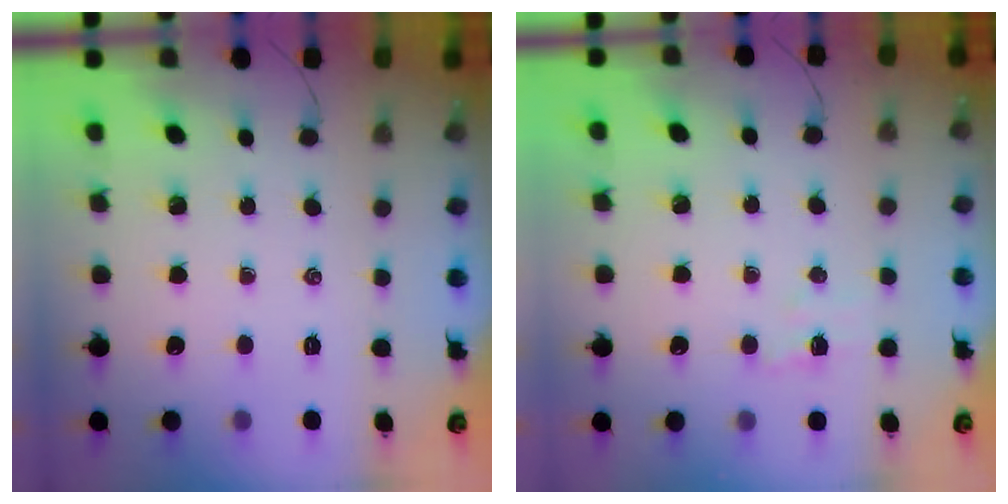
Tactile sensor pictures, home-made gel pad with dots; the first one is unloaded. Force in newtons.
{"total": 3.4, "press": 3.3, "slide": 1.0}